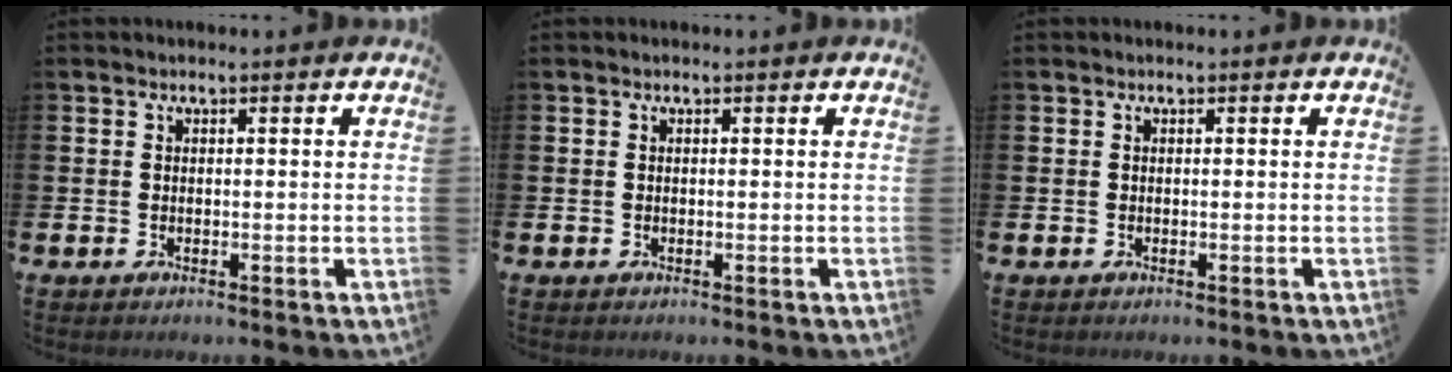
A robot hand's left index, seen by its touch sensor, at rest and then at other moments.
{"total": 0.0}
{"total": 0.0}